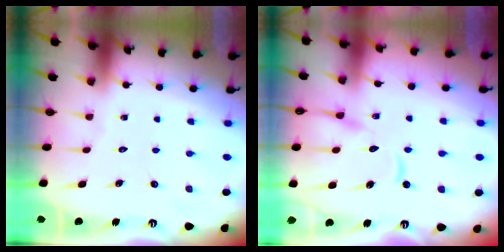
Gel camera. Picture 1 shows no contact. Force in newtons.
{"total": 12.7, "press": 12.7, "slide": 1.2}